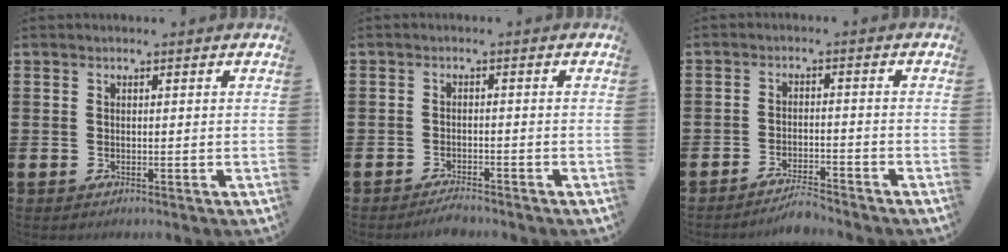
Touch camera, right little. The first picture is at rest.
{"total": 1.7, "force": [-1.7, 0.1, 0.4], "torque": [-0.011, 0.005, -0.034]}
{"total": 2.9, "force": [-2.9, 0.0, 0.7], "torque": [-0.014, 0.007, -0.058]}